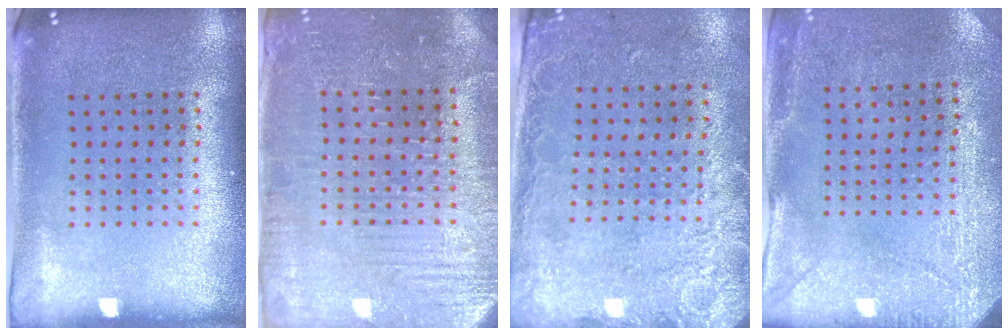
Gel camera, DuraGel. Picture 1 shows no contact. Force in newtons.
{"total": 3.5, "press": 3.5, "slide": 0.6}
{"total": 2.6, "press": 2.0, "slide": 1.7}
{"total": 2.9, "press": 2.6, "slide": 1.3}